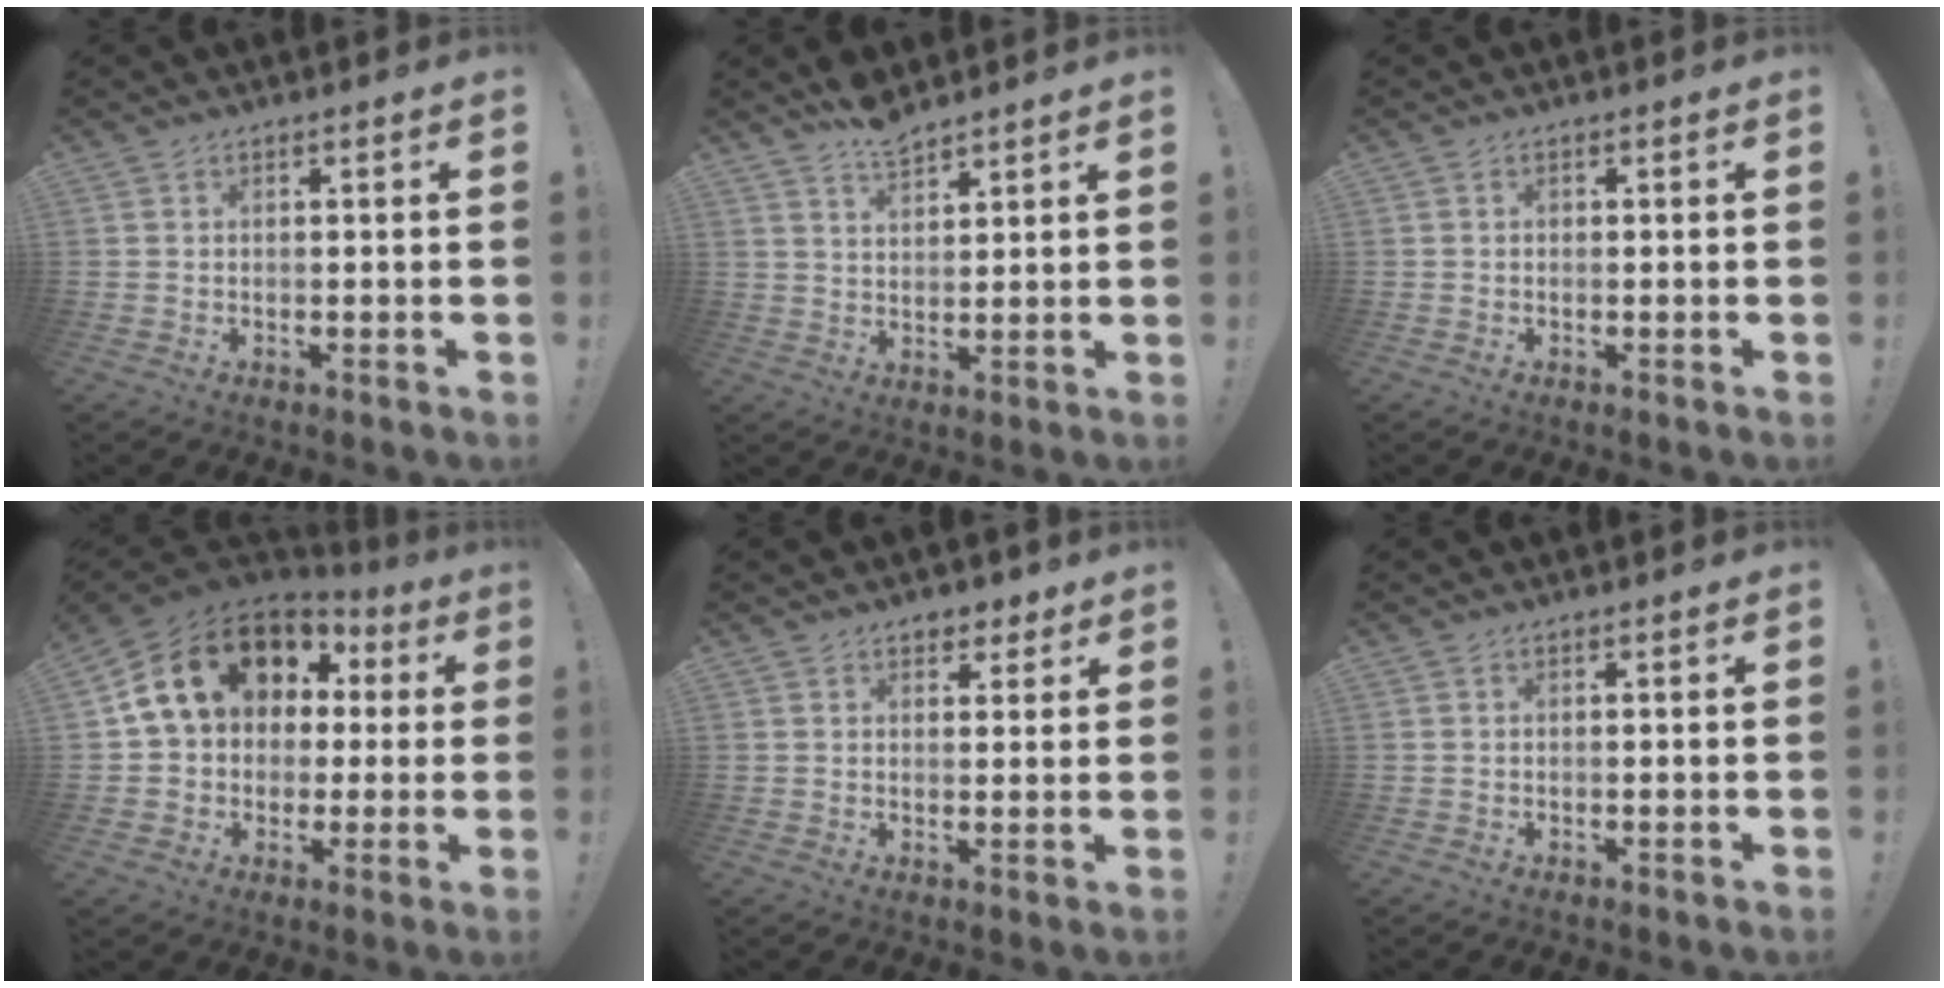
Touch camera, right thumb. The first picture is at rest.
{"total": 6.2, "force": [5.3, 2.2, 2.4], "torque": [-0.035, -0.032, 0.094]}
{"total": 0.6, "force": [-0.2, 0.5, 0.2], "torque": [-0.003, 0.002, -0.004]}
{"total": 17.7, "force": [6.3, 13.2, 9.9], "torque": [-0.162, -0.013, 0.124]}
{"total": 3.8, "force": [2.5, 2.7, 1.0], "torque": [-0.004, -0.011, 0.044]}
{"total": 0.0}